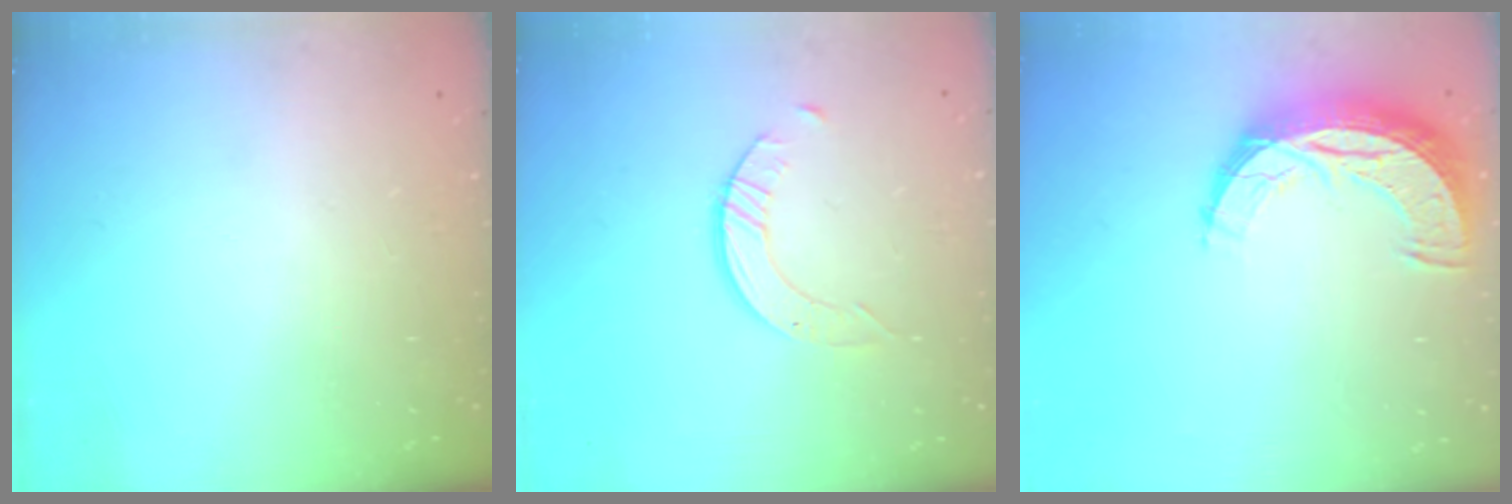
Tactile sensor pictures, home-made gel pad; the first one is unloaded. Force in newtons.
{"total": 2.4, "press": 2.4, "slide": 0.3}
{"total": 11.1, "press": 11.1, "slide": 0.7}